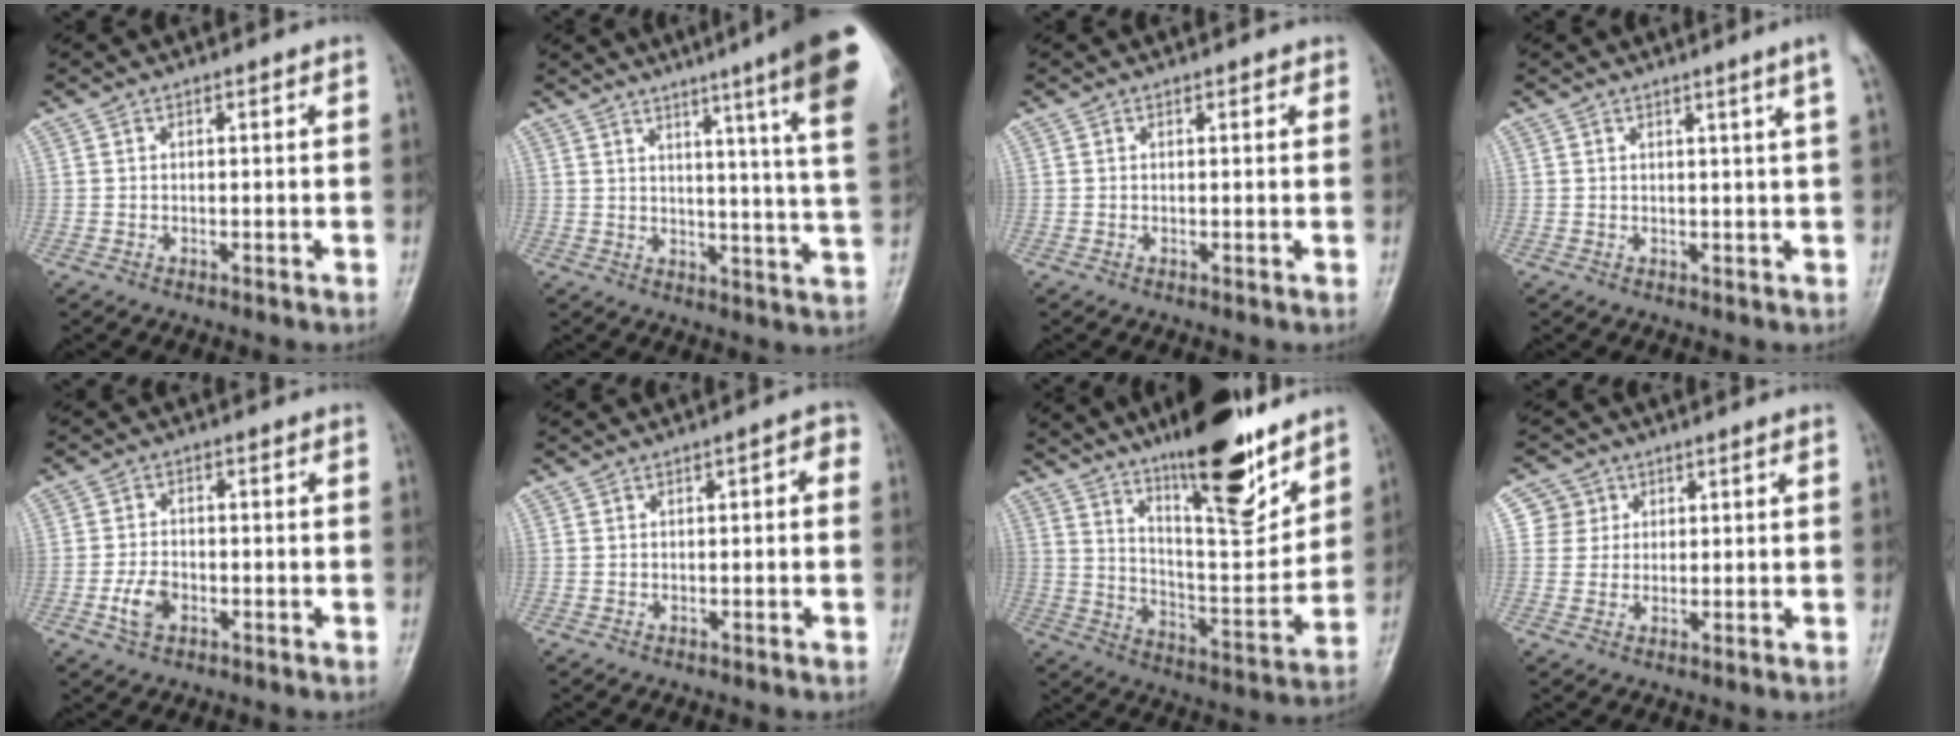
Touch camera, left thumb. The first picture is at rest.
{"total": 20.2, "force": [12.6, 0.2, 15.8], "torque": [-0.192, -0.067, 0.142]}
{"total": 1.0, "force": [0.6, 0.6, 0.4], "torque": [0.006, -0.001, 0.002]}
{"total": 3.4, "force": [1.9, -0.9, 2.6], "torque": [-0.037, -0.009, 0.028]}
{"total": 4.5, "force": [-1.8, 3.0, 2.9], "torque": [-0.054, 0.010, -0.036]}
{"total": 2.3, "force": [0.1, 1.3, 1.9], "torque": [-0.011, 0.011, -0.007]}
{"total": 19.9, "force": [13.7, 5.3, 13.5], "torque": [-0.174, -0.085, 0.226]}
{"total": 4.1, "force": [1.4, 3.8, -0.1], "torque": [0.031, -0.003, 0.018]}